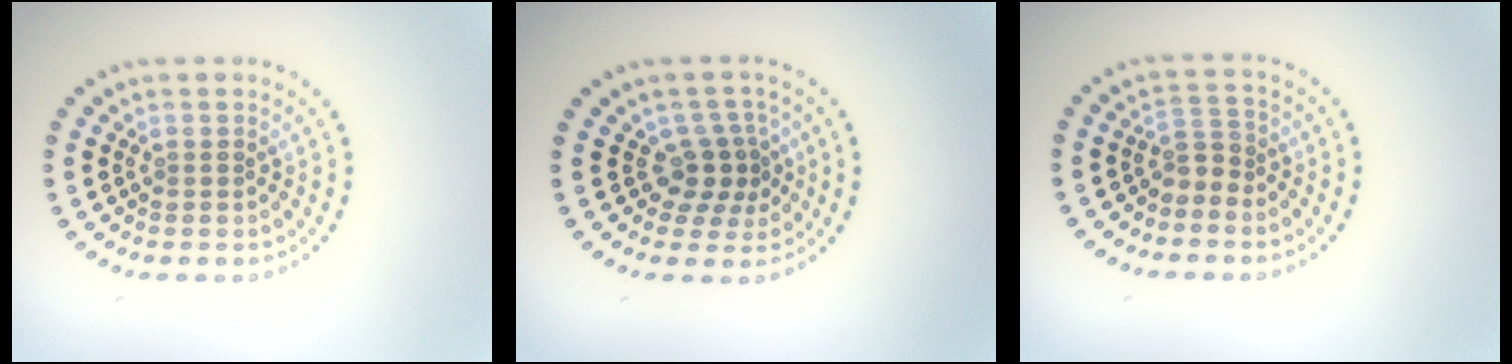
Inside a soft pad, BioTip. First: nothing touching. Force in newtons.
{"total": 2.9, "press": 2.1, "slide": 1.9}
{"total": 1.9, "press": 1.3, "slide": 1.4}